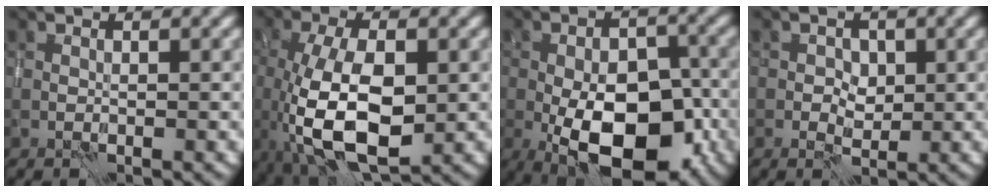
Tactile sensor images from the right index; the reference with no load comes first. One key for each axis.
{"total": 9.9, "fx": -2.2, "fy": 4.5, "fz": 8.6, "tx": -0.177, "ty": -0.009, "tz": -0.034}
{"total": 12.9, "fx": -4.5, "fy": 6.8, "fz": 10.1, "tx": -0.149, "ty": -0.012, "tz": -0.071}
{"total": 2.5, "fx": 0.0, "fy": 2.0, "fz": 1.5, "tx": -0.022, "ty": -0.002, "tz": -0.003}